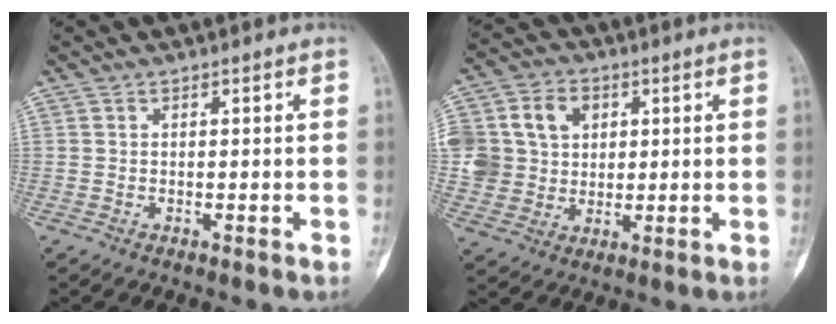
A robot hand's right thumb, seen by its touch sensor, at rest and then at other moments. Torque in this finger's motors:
{"motor_torque": [1.12, 1.27, 0.64, -0.43, 0.19]}